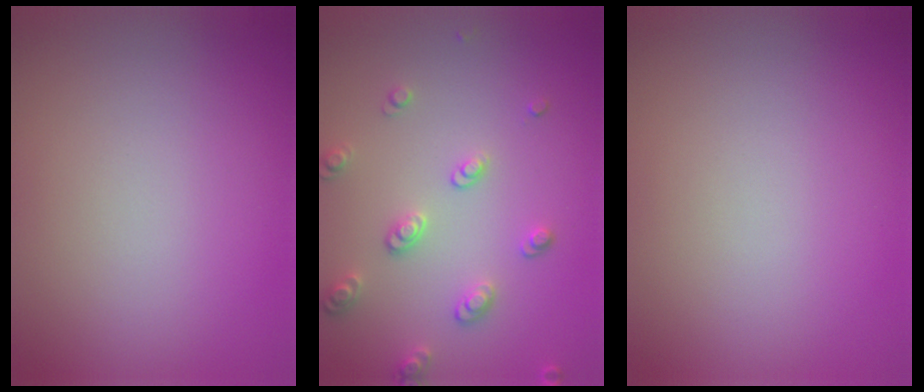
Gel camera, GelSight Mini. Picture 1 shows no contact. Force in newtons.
{"total": 2.6, "press": 2.6, "slide": 0.6}
{"total": 0.0}